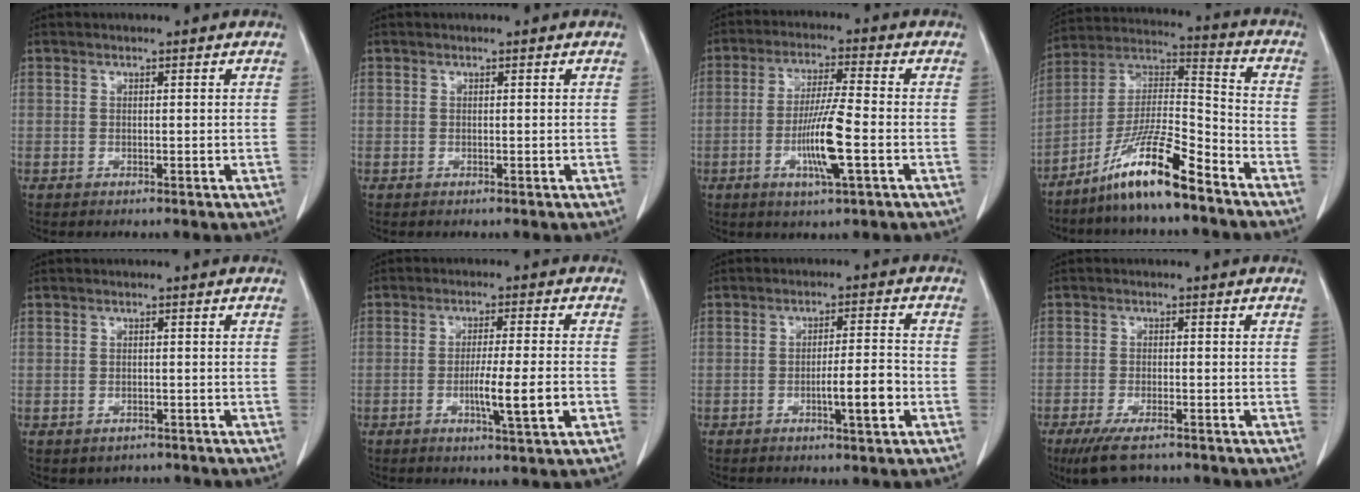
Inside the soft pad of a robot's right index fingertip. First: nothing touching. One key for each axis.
{"total": 0.0}
{"total": 9.3, "fx": -2.7, "fy": 0.1, "fz": 8.9, "tx": -0.171, "ty": -0.011, "tz": -0.053}
{"total": 13.9, "fx": -9.8, "fy": 1.1, "fz": 9.7, "tx": -0.186, "ty": 0.002, "tz": -0.181}
{"total": 2.3, "fx": -1.8, "fy": 1.3, "fz": 0.4, "tx": -0.010, "ty": 0.003, "tz": -0.019}
{"total": 7.4, "fx": -2.2, "fy": -0.2, "fz": 7.0, "tx": -0.115, "ty": -0.011, "tz": -0.035}
{"total": 5.7, "fx": -2.1, "fy": 0.4, "fz": 5.3, "tx": -0.084, "ty": -0.002, "tz": -0.032}
{"total": 6.9, "fx": -5.3, "fy": 1.7, "fz": 4.0, "tx": -0.072, "ty": -0.014, "tz": -0.087}